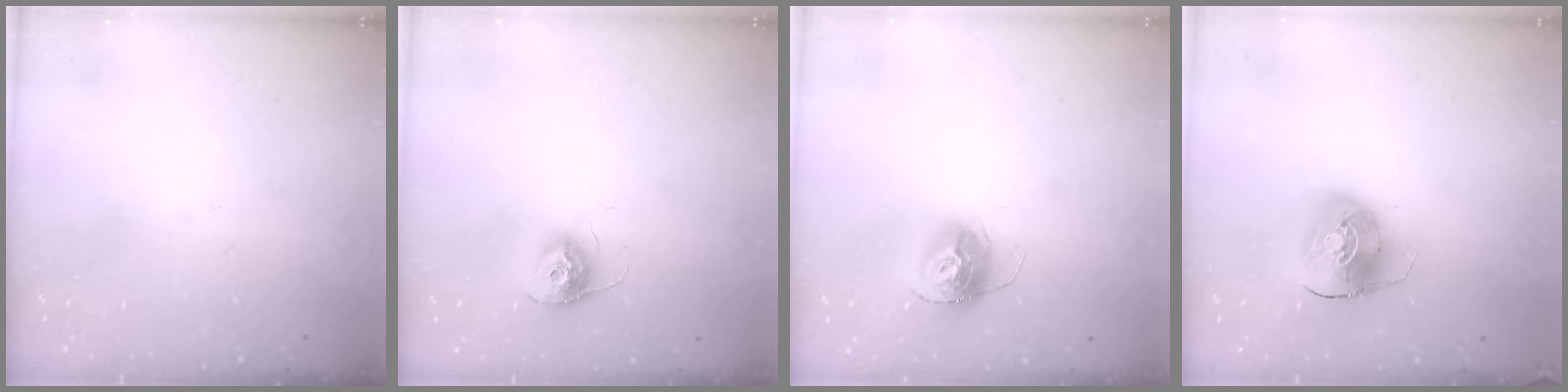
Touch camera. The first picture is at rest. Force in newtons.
{"total": 10.3, "press": 10.3, "slide": 0.5}
{"total": 13.4, "press": 13.4, "slide": 1.2}
{"total": 10.4, "press": 10.3, "slide": 1.8}